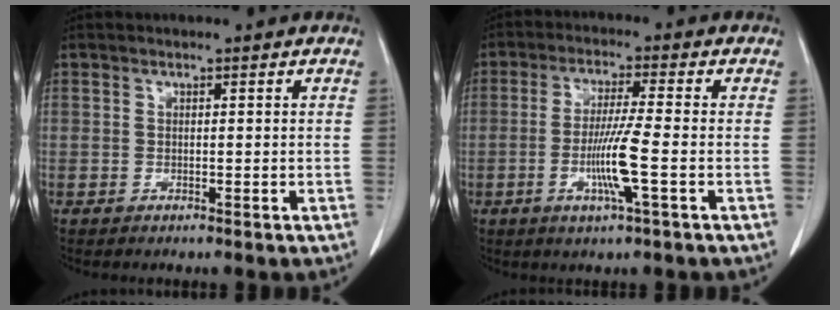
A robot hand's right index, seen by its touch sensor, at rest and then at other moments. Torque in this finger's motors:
{"motor_torque": [1.19, -0.13, 0.53, 0.09]}